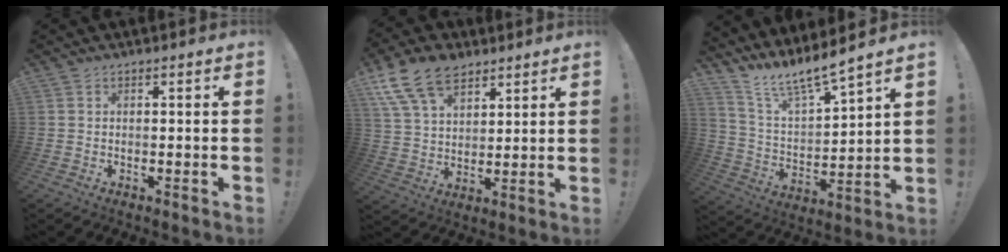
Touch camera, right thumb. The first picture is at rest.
{"total": 15.1, "force": [9.3, 8.9, 7.8], "torque": [-0.142, -0.043, 0.176]}
{"total": 10.5, "force": [9.7, 0.4, 4.2], "torque": [-0.090, -0.088, 0.167]}